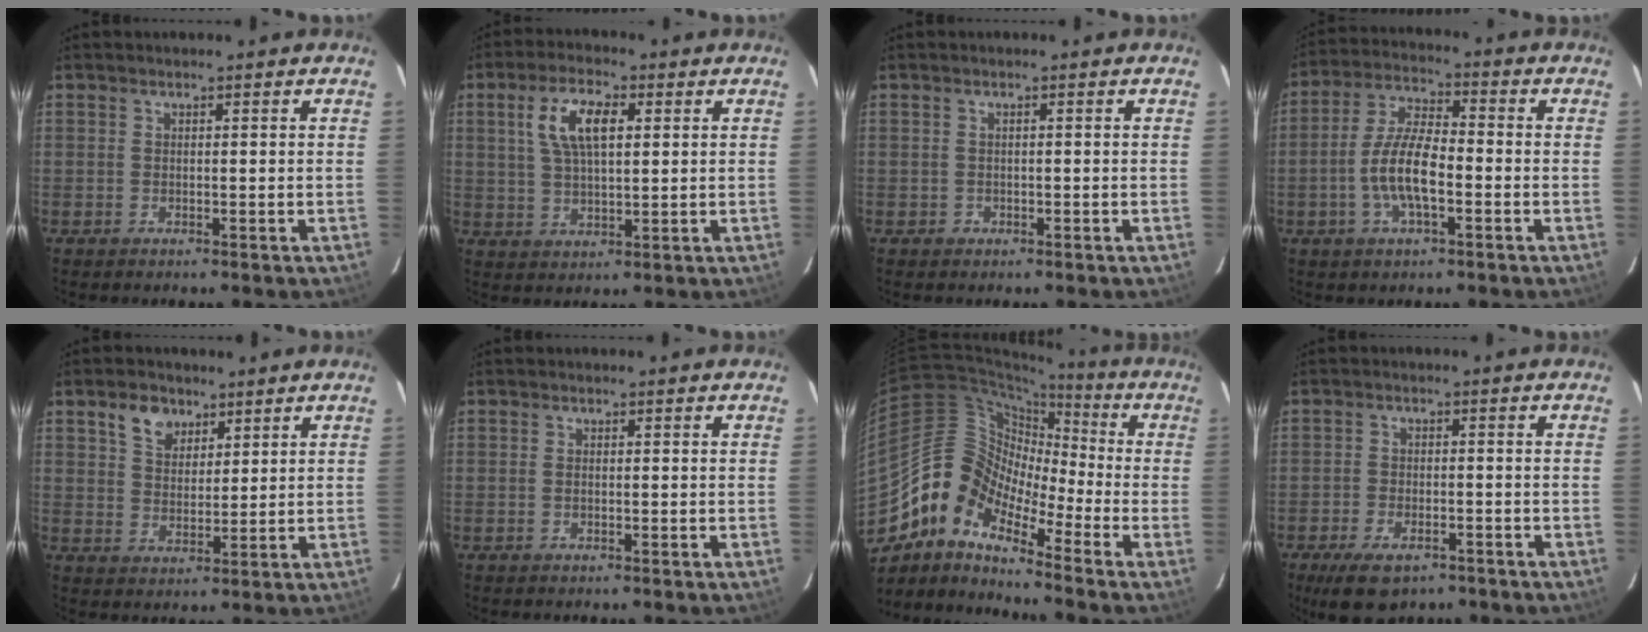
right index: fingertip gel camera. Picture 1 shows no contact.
{"total": 8.5, "force": [2.7, 3.5, 7.3], "torque": [-0.140, 0.013, 0.052]}
{"total": 1.0, "force": [-0.5, 0.8, 0.1], "torque": [0.002, 0.002, -0.003]}
{"total": 9.8, "force": [-2.9, 3.3, 8.8], "torque": [-0.181, 0.005, -0.057]}
{"total": 6.0, "force": [3.5, 4.0, 2.7], "torque": [-0.043, 0.012, 0.066]}
{"total": 0.8, "force": [-0.2, 0.5, 0.6], "torque": [-0.013, 0.000, -0.004]}
{"total": 11.0, "force": [-7.6, 5.8, 5.6], "torque": [-0.088, 0.023, -0.174]}
{"total": 8.8, "force": [-5.9, 4.2, 5.1], "torque": [-0.113, -0.014, -0.093]}